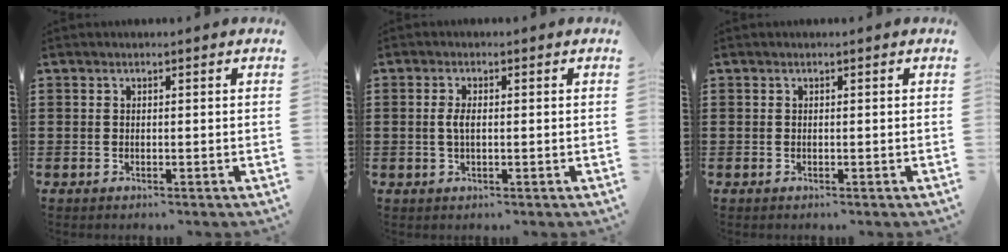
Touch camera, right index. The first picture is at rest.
{"total": 2.3, "force": [0.0, 0.8, 2.2], "torque": [-0.050, -0.002, -0.004]}
{"total": 0.0}